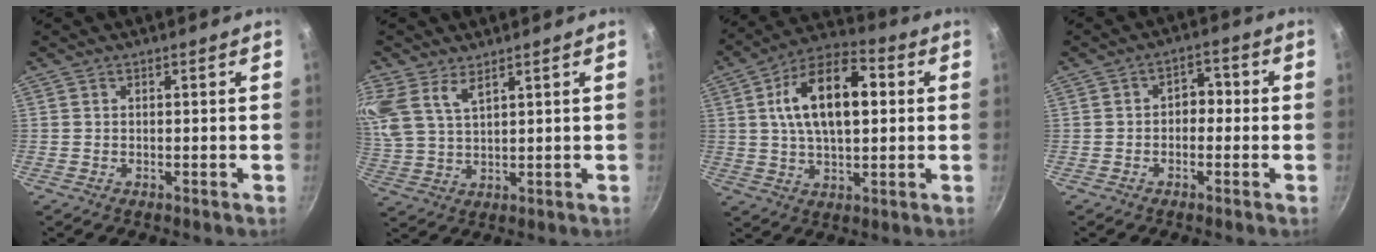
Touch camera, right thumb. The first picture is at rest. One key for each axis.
{"total": 10.4, "fx": 5.6, "fy": 5.1, "fz": 7.1, "tx": -0.170, "ty": -0.006, "tz": 0.123}
{"total": 16.5, "fx": 3.0, "fy": 8.5, "fz": 13.9, "tx": -0.225, "ty": 0.018, "tz": 0.045}
{"total": 4.1, "fx": -0.5, "fy": 2.9, "fz": 2.8, "tx": -0.015, "ty": 0.021, "tz": -0.018}